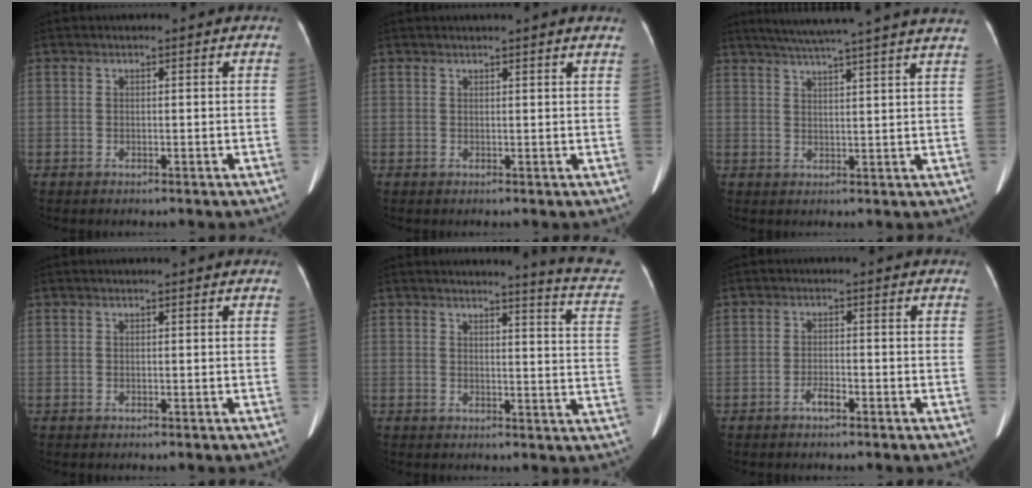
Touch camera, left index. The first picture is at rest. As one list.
[{"total": 3.5, "force": [3.1, -0.4, 1.5], "torque": [-0.021, 0.011, 0.028]}, {"total": 18.4, "force": [16.2, -1.0, 8.7], "torque": [-0.143, 0.002, 0.207]}, {"total": 0.0}, {"total": 9.8, "force": [9.3, -0.5, 3.0], "torque": [-0.029, -0.070, 0.074]}, {"total": 2.0, "force": [-1.6, 0.4, 1.2], "torque": [-0.024, -0.003, -0.028]}]